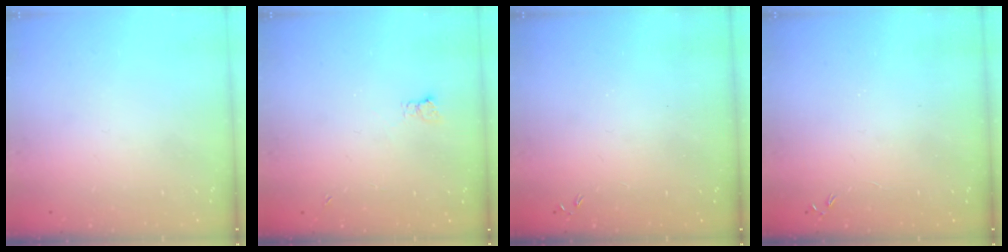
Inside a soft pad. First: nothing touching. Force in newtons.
{"total": 2.9, "press": 2.9, "slide": 0.5}
{"total": 0.0}
{"total": 0.0}